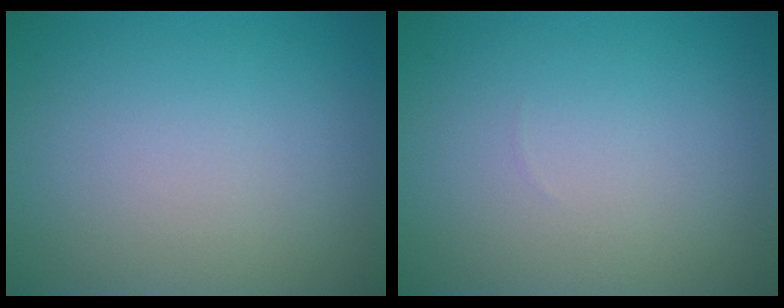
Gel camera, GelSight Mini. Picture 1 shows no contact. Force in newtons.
{"total": 0.0}